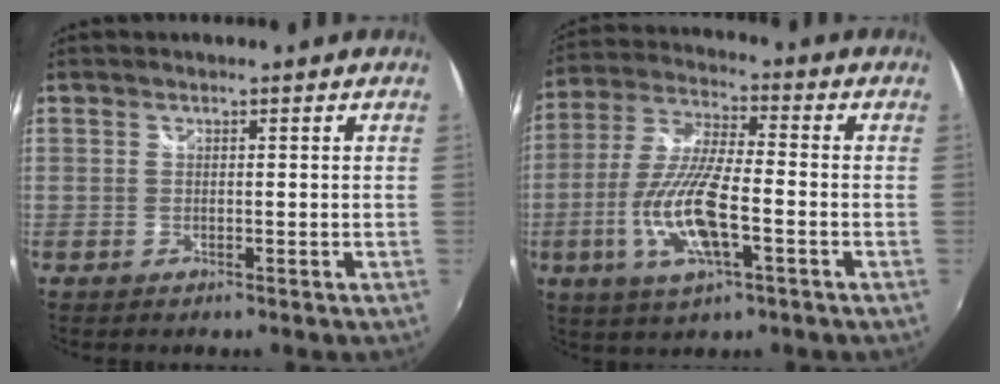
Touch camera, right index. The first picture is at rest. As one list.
[{"total": 14.1, "force": [-4.5, 4.0, 12.8], "torque": [-0.268, -0.012, -0.085]}]